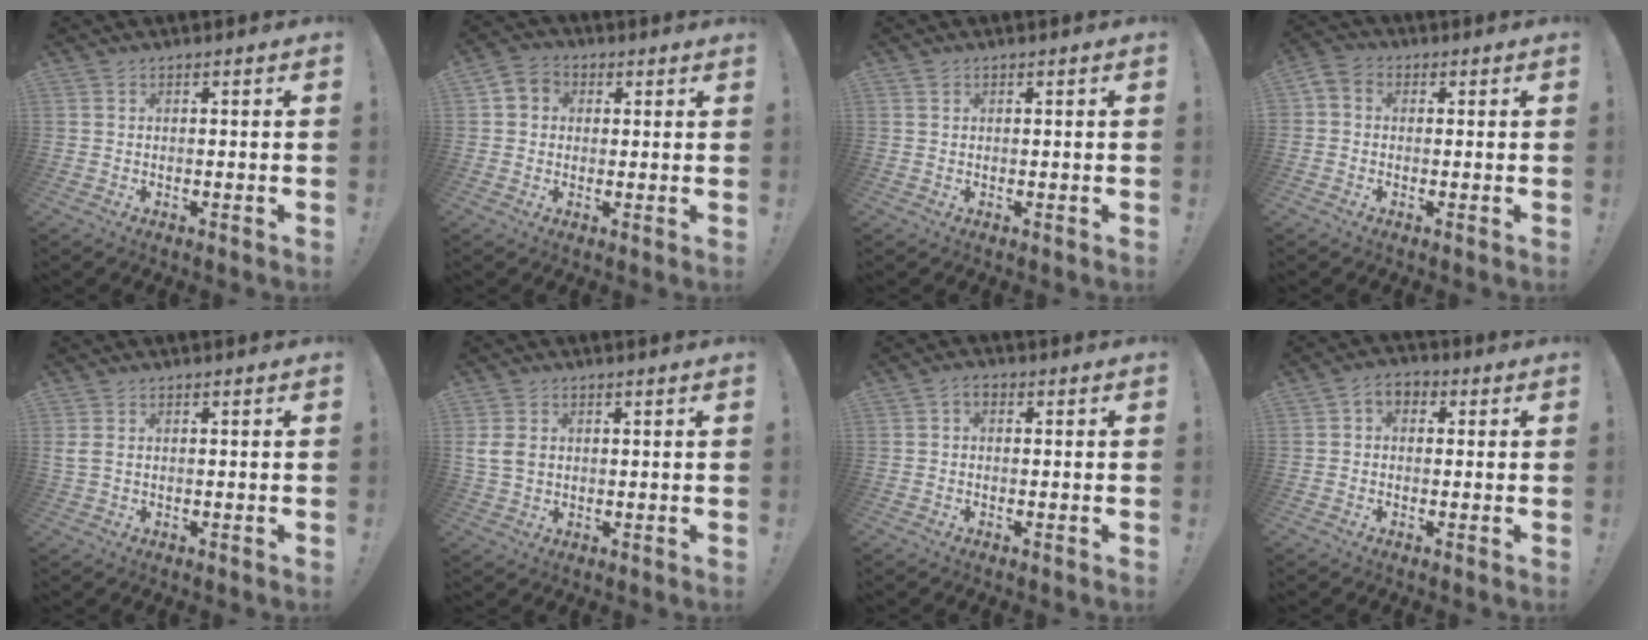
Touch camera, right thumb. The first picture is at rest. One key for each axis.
{"total": 4.7, "fx": 0.6, "fy": 4.4, "fz": 1.7, "tx": -0.028, "ty": 0.008, "tz": 0.014}
{"total": 0.5, "fx": 0.4, "fy": 0.3, "fz": 0.1, "tx": 0.006, "ty": -0.003, "tz": 0.005}
{"total": 3.1, "fx": -0.5, "fy": 2.7, "fz": 1.6, "tx": -0.025, "ty": 0.007, "tz": -0.007}
{"total": 2.2, "fx": 0.8, "fy": 1.3, "fz": 1.7, "tx": -0.030, "ty": 0.003, "tz": 0.015}
{"total": 5.0, "fx": 1.3, "fy": 3.7, "fz": 3.1, "tx": -0.054, "ty": -0.003, "tz": 0.027}
{"total": 2.4, "fx": 0.0, "fy": 1.7, "fz": 1.6, "tx": -0.028, "ty": 0.004, "tz": 0.000}
{"total": 4.1, "fx": 0.0, "fy": 3.4, "fz": 2.3, "tx": -0.040, "ty": 0.010, "tz": 0.001}